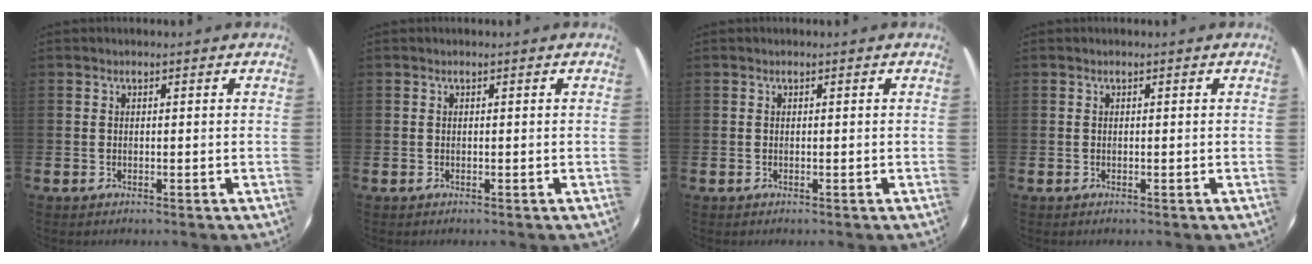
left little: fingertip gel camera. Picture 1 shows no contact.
{"total": 0.0}
{"total": 0.0}
{"total": 0.0}